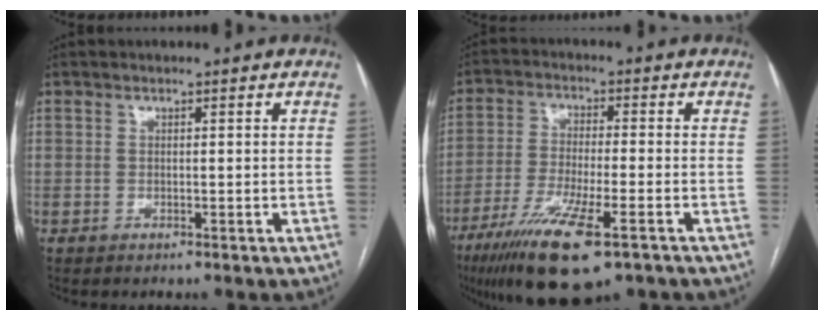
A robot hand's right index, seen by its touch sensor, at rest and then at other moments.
{"total": 13.8, "force": [-8.1, 2.3, 10.9], "torque": [-0.211, -0.036, -0.137]}